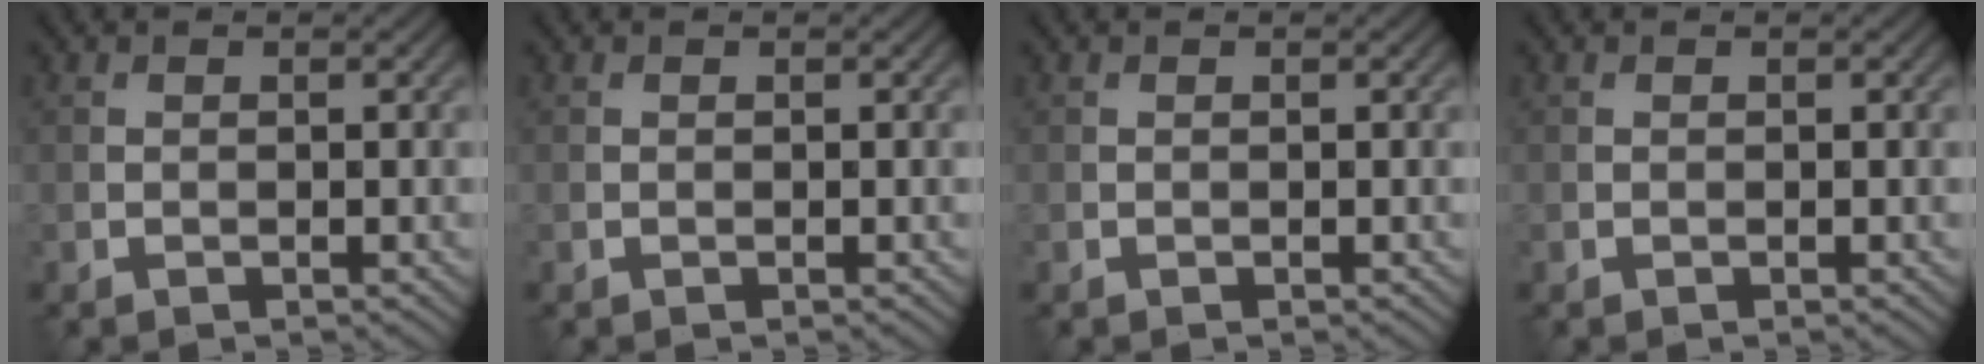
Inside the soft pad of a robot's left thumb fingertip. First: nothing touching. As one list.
[{"total": 0.0}, {"total": 0.0}, {"total": 0.0}]